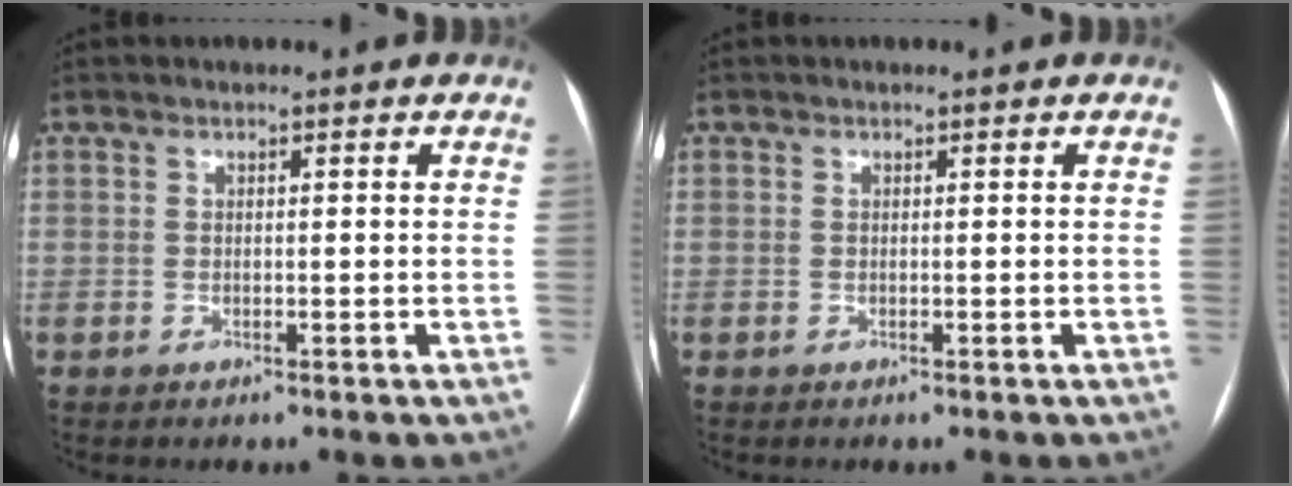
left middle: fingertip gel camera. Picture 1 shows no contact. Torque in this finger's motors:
{"motor_torque": [0.00, 0.00, 0.00, 0.00]}